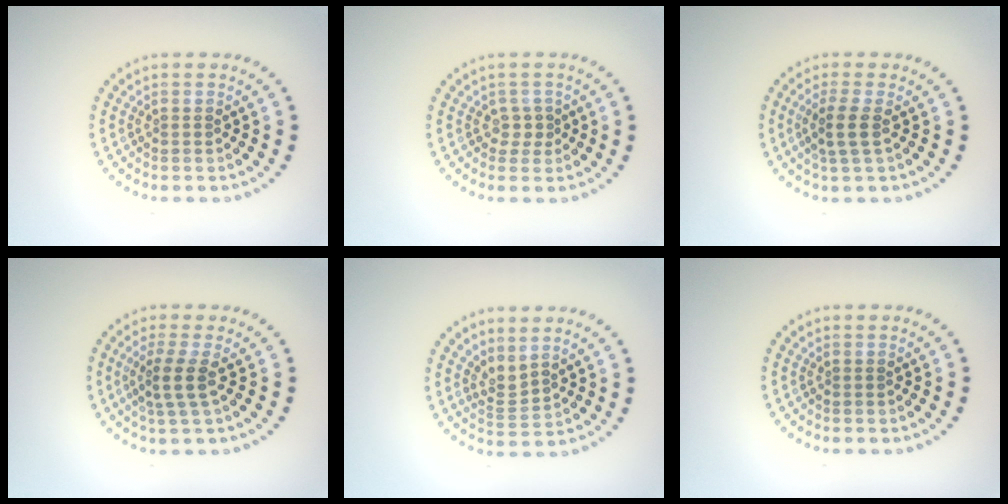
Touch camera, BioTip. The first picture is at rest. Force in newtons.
{"total": 1.4, "press": 1.1, "slide": 0.9}
{"total": 2.3, "press": 1.9, "slide": 1.3}
{"total": 2.7, "press": 2.1, "slide": 1.7}
{"total": 2.0, "press": 1.4, "slide": 1.5}
{"total": 0.0}